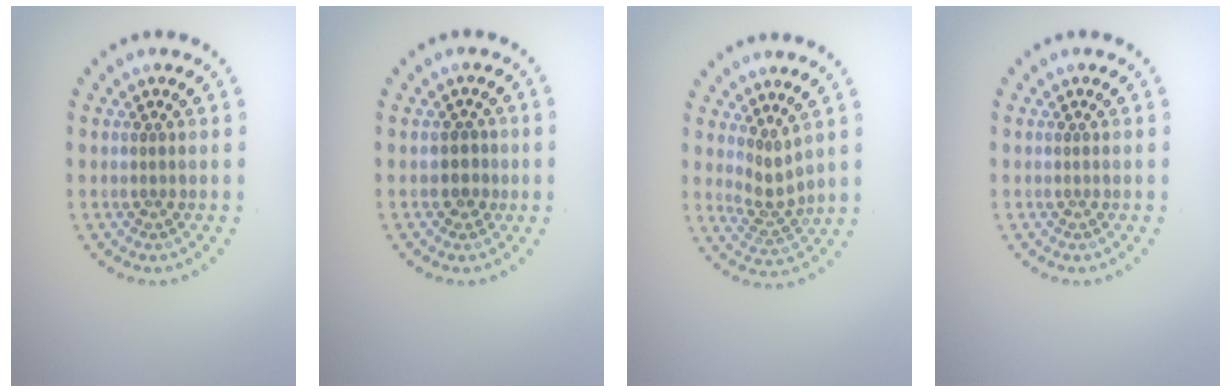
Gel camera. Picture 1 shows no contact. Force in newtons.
{"total": 1.6, "press": 1.3, "slide": 1.0}
{"total": 2.2, "press": 1.5, "slide": 1.6}
{"total": 0.0}